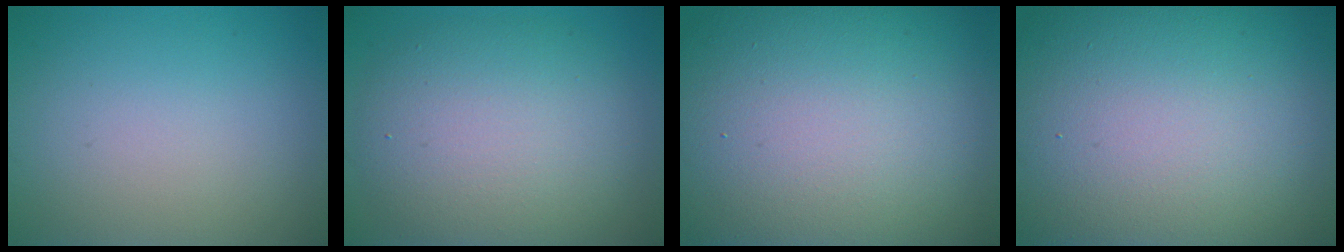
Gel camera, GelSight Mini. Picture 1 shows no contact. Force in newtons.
{"total": 8.3, "press": 8.2, "slide": 0.5}
{"total": 21.1, "press": 21.0, "slide": 1.3}
{"total": 23.6, "press": 23.6, "slide": 1.1}